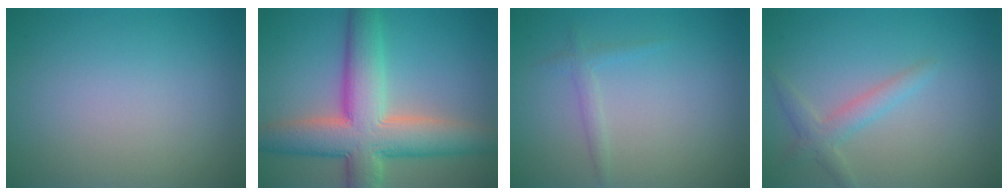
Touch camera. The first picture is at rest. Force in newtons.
{"total": 9.8, "press": 9.8, "slide": 0.8}
{"total": 1.2, "press": 1.2, "slide": 0.1}
{"total": 2.2, "press": 2.2, "slide": 0.1}